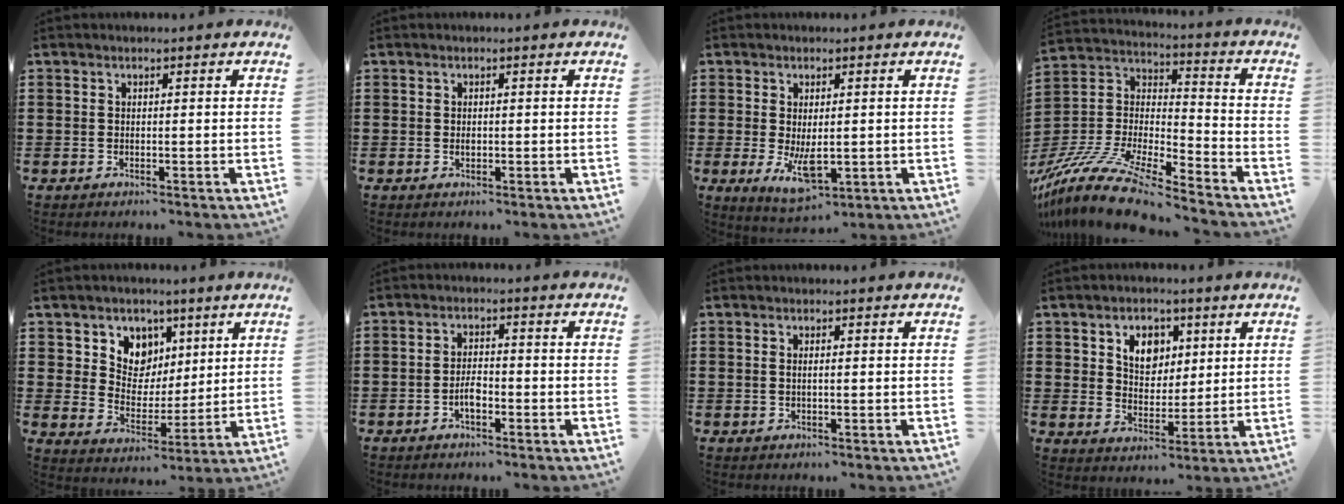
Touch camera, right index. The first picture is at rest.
{"total": 0.7, "force": [-0.1, 0.5, 0.5], "torque": [-0.011, 0.001, -0.001]}
{"total": 6.0, "force": [-0.7, 2.6, 5.3], "torque": [-0.094, -0.013, -0.013]}
{"total": 13.1, "force": [-11.5, 1.4, 6.2], "torque": [-0.137, 0.017, -0.227]}
{"total": 6.6, "force": [3.8, 5.4, 0.6], "torque": [-0.047, -0.020, 0.068]}
{"total": 3.3, "force": [-1.3, 1.3, 2.7], "torque": [-0.064, 0.001, -0.029]}
{"total": 0.7, "force": [0.3, -0.1, 0.7], "torque": [-0.013, -0.002, 0.006]}
{"total": 5.7, "force": [2.7, 4.2, 2.8], "torque": [-0.057, 0.010, 0.046]}